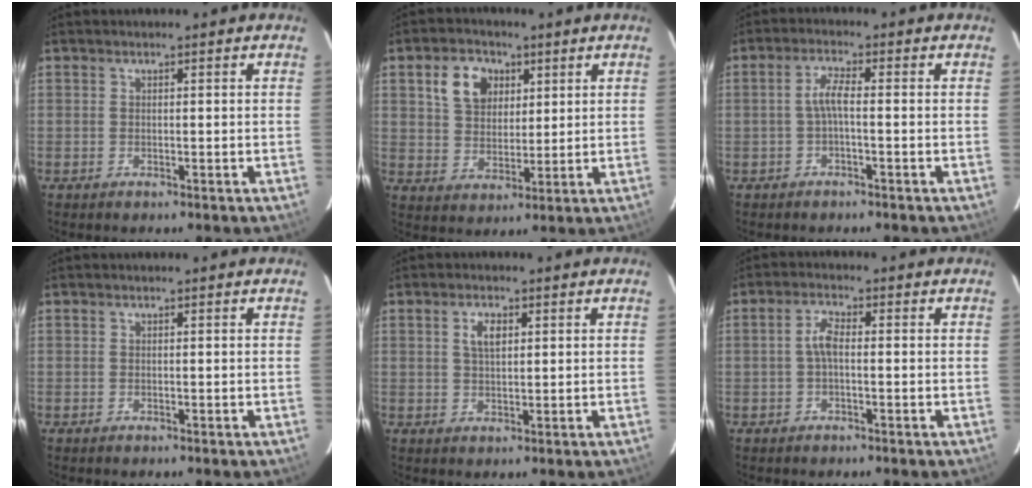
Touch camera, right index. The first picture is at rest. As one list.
[{"total": 8.5, "force": [3.6, 6.2, 4.6], "torque": [-0.089, 0.021, 0.068]}, {"total": 3.0, "force": [-0.7, 0.3, 2.9], "torque": [-0.059, 0.006, -0.013]}, {"total": 0.0}, {"total": 3.4, "force": [1.3, 1.6, 2.8], "torque": [-0.052, 0.005, 0.024]}, {"total": 2.9, "force": [-0.4, 1.0, 2.7], "torque": [-0.057, 0.009, -0.008]}]